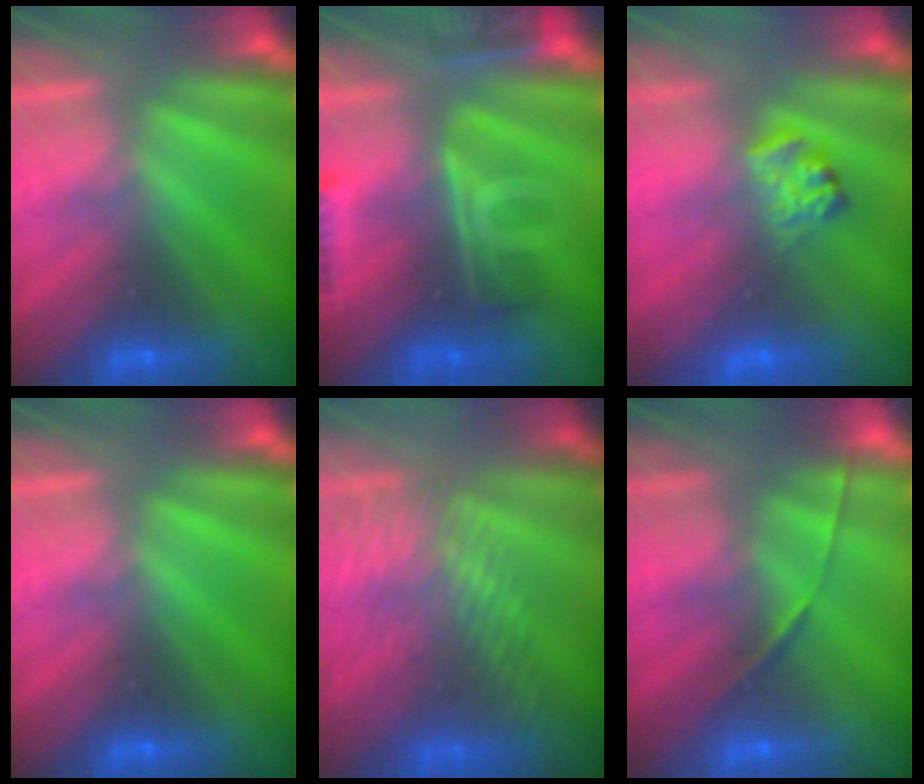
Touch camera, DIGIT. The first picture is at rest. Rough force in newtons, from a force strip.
{"total": 5.8}
{"total": 2.3}
{"total": 0.0}
{"total": 9.3}
{"total": 1.7}